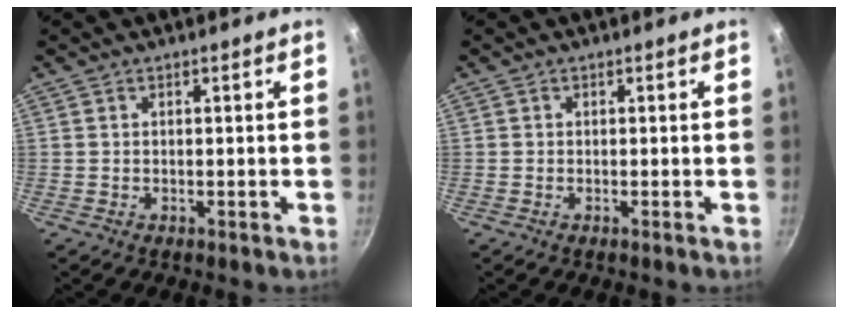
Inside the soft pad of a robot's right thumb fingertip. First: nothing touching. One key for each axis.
{"total": 0.0}